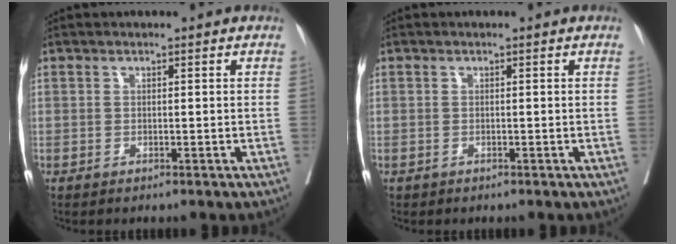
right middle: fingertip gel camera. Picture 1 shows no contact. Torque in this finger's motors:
{"motor_torque": [-0.25, -0.23, -0.13, -0.03]}